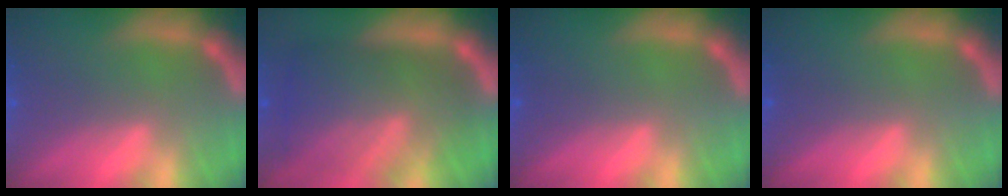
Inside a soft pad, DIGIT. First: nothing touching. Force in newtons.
{"total": 9.4}
{"total": 0.0}
{"total": 0.0}